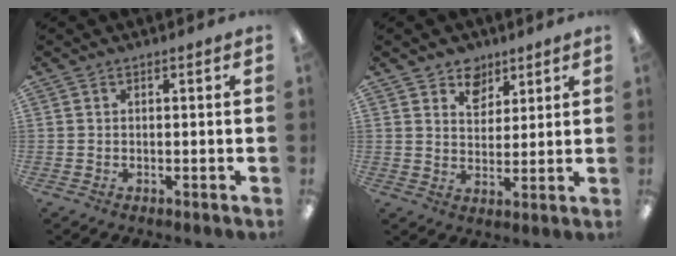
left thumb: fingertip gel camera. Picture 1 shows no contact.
{"total": 6.7, "force": [4.9, 4.5, 1.0], "torque": [-0.012, -0.027, 0.089]}